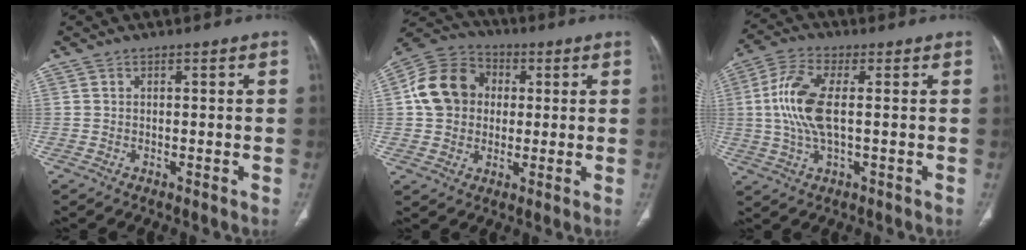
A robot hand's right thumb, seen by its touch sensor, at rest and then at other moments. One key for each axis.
{"total": 13.1, "fx": 1.5, "fy": 11.0, "fz": 6.9, "tx": -0.113, "ty": 0.020, "tz": 0.017}
{"total": 10.6, "fx": 0.6, "fy": 4.2, "fz": 9.7, "tx": -0.229, "ty": 0.009, "tz": 0.011}